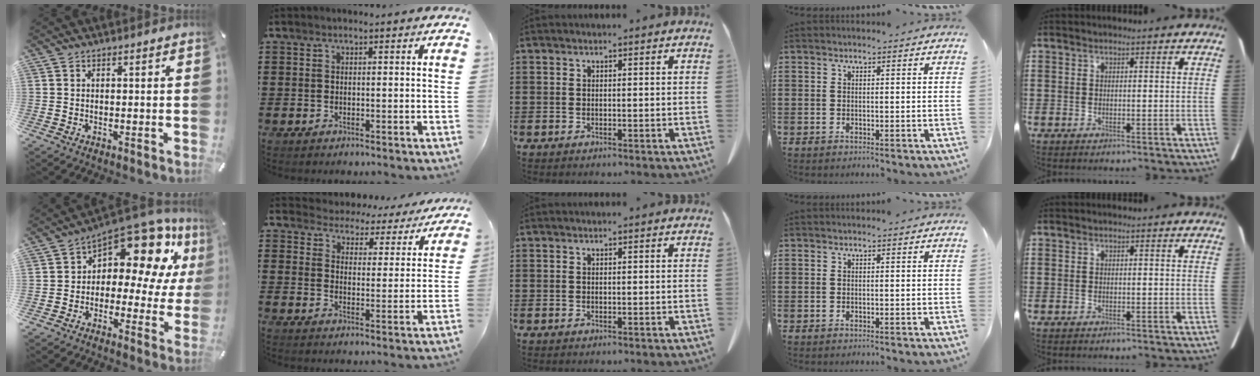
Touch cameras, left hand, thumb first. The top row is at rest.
{"thumb": {"total": 15.6, "force": [8.8, 8.2, 9.9], "torque": [-0.152, -0.073, 0.149]}, "index": {"total": 3.7, "force": [3.6, 0.5, -0.4], "torque": [-0.018, -0.033, 0.056]}}